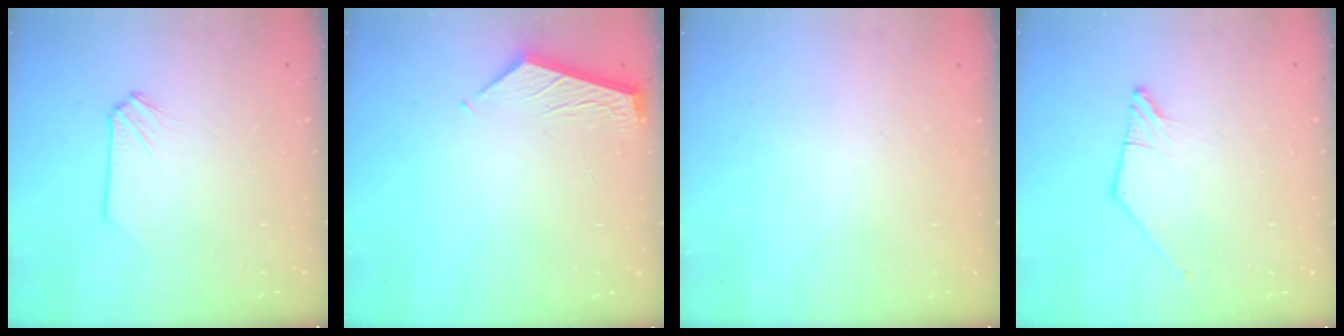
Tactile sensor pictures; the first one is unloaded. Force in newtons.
{"total": 5.2, "press": 5.1, "slide": 0.5}
{"total": 0.7, "press": 0.7, "slide": 0.1}
{"total": 1.3, "press": 1.2, "slide": 0.3}